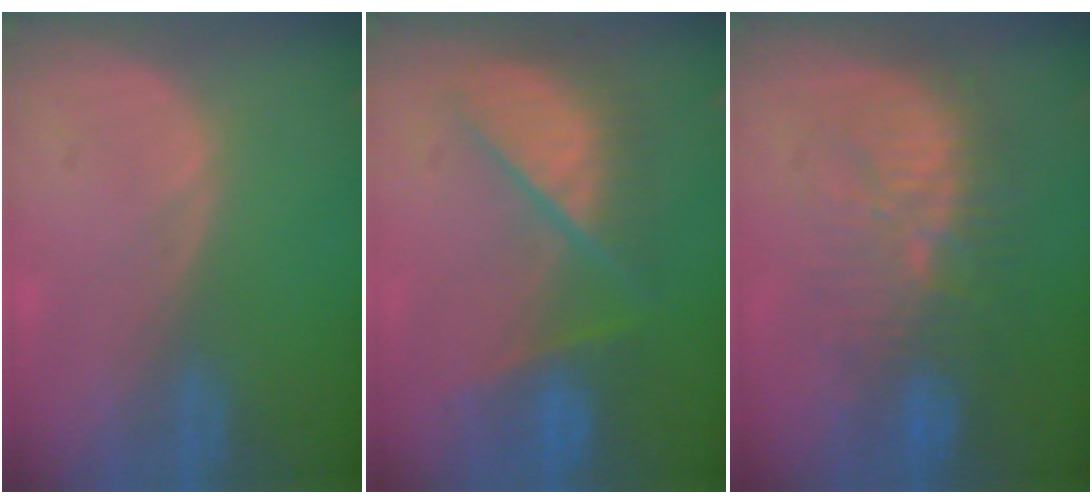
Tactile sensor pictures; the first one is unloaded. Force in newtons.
{"total": 8.2, "press": 8.2, "slide": 0.6}
{"total": 9.3, "press": 9.0, "slide": 2.1}